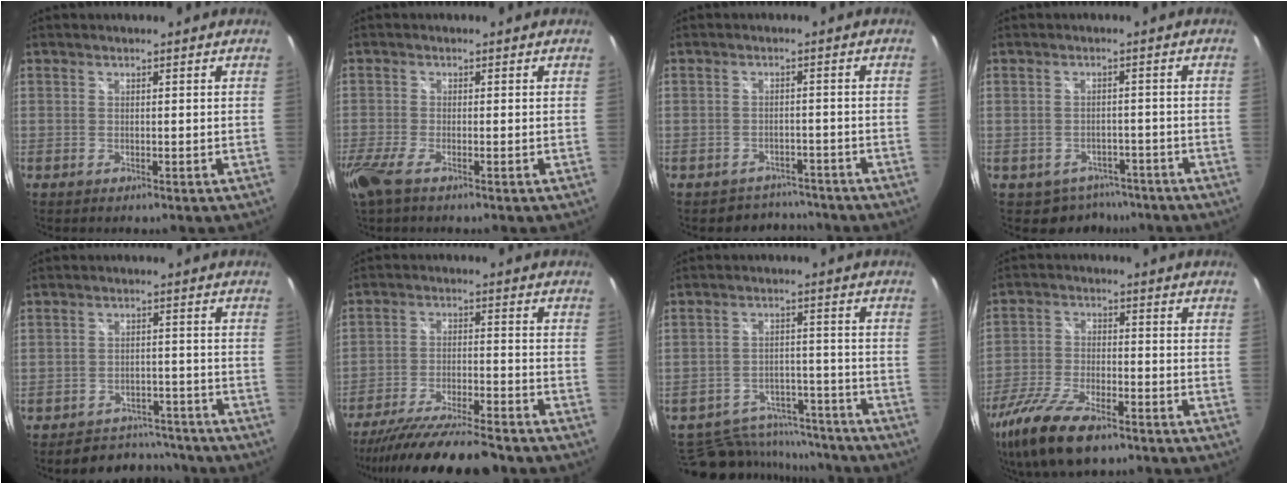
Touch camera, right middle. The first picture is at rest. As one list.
[{"total": 4.5, "force": [-3.0, 0.7, 3.3], "torque": [-0.080, -0.017, -0.061]}, {"total": 4.8, "force": [-4.2, 2.3, -0.6], "torque": [0.005, 0.018, -0.062]}, {"total": 5.9, "force": [-4.2, 4.0, 0.9], "torque": [-0.022, 0.009, -0.051]}, {"total": 9.0, "force": [-8.2, 3.8, 0.8], "torque": [-0.024, 0.029, -0.103]}, {"total": 17.6, "force": [-15.6, 1.5, 8.1], "torque": [-0.162, -0.038, -0.249]}, {"total": 14.8, "force": [-12.7, 6.7, 3.8], "torque": [-0.092, 0.021, -0.162]}, {"total": 14.9, "force": [-10.5, 5.2, 9.3], "torque": [-0.212, -0.038, -0.198]}]